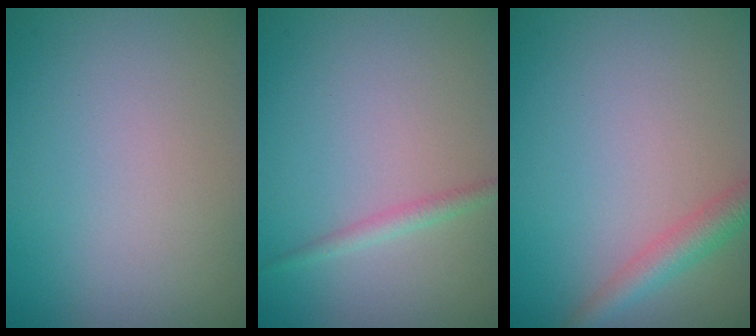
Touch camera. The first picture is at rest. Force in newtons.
{"total": 1.3, "press": 1.3, "slide": 0.1}
{"total": 2.7, "press": 2.7, "slide": 0.1}